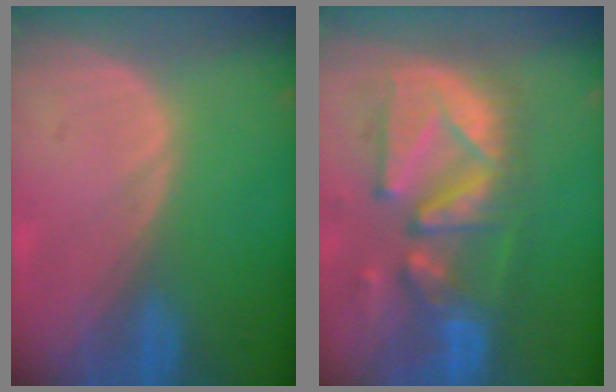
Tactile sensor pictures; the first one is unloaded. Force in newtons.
{"total": 12.7, "press": 11.2, "slide": 6.0}